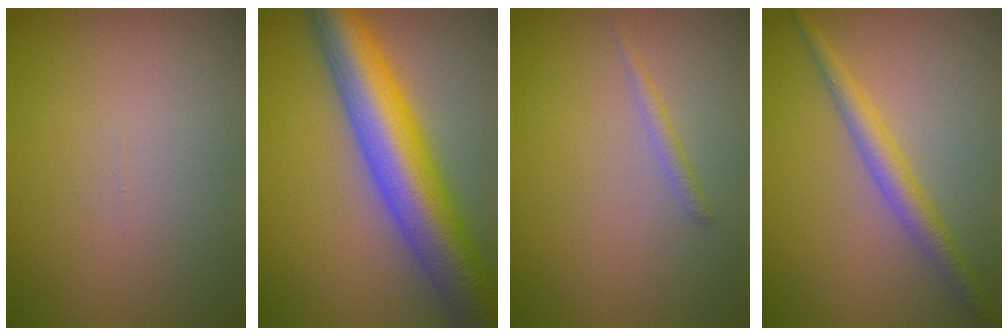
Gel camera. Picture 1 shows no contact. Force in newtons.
{"total": 10.6, "press": 10.6, "slide": 0.2}
{"total": 0.9, "press": 0.9, "slide": 0.0}
{"total": 2.8, "press": 2.8, "slide": 0.1}